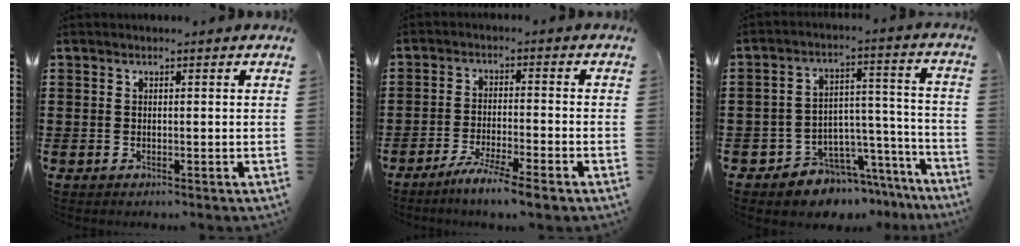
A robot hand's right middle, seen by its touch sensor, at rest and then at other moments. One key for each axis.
{"total": 5.0, "fx": -4.2, "fy": -0.3, "fz": 2.7, "tx": -0.048, "ty": -0.009, "tz": -0.076}
{"total": 6.1, "fx": -5.5, "fy": 2.8, "fz": 0.0, "tx": -0.005, "ty": 0.014, "tz": -0.104}